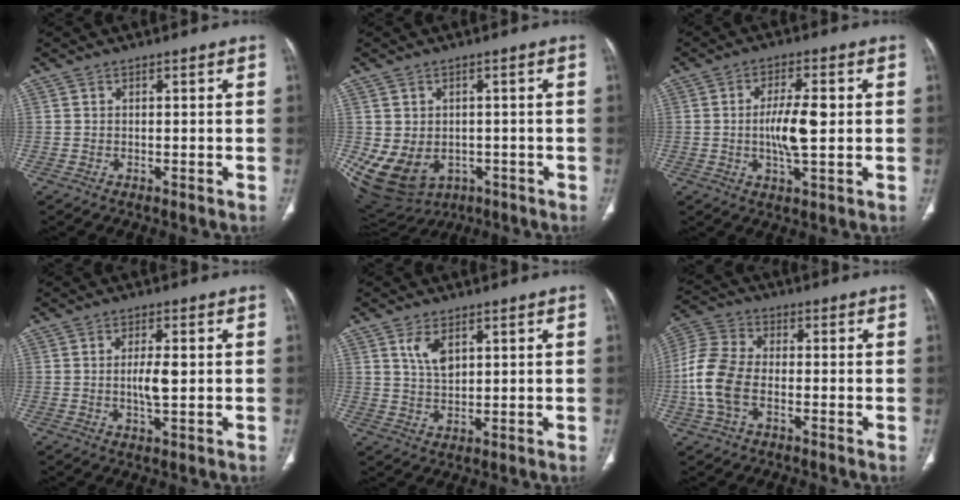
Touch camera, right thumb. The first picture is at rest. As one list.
[{"total": 13.4, "force": [-3.4, 11.0, 6.9], "torque": [-0.144, 0.009, -0.025]}, {"total": 8.3, "force": [0.2, 2.7, 7.8], "torque": [-0.145, 0.000, 0.002]}, {"total": 4.5, "force": [0.2, 1.4, 4.3], "torque": [-0.081, -0.004, 0.004]}, {"total": 4.9, "force": [2.2, 2.5, 3.6], "torque": [-0.063, -0.011, 0.049]}, {"total": 10.9, "force": [-2.3, 6.7, 8.3], "torque": [-0.189, 0.019, -0.053]}]